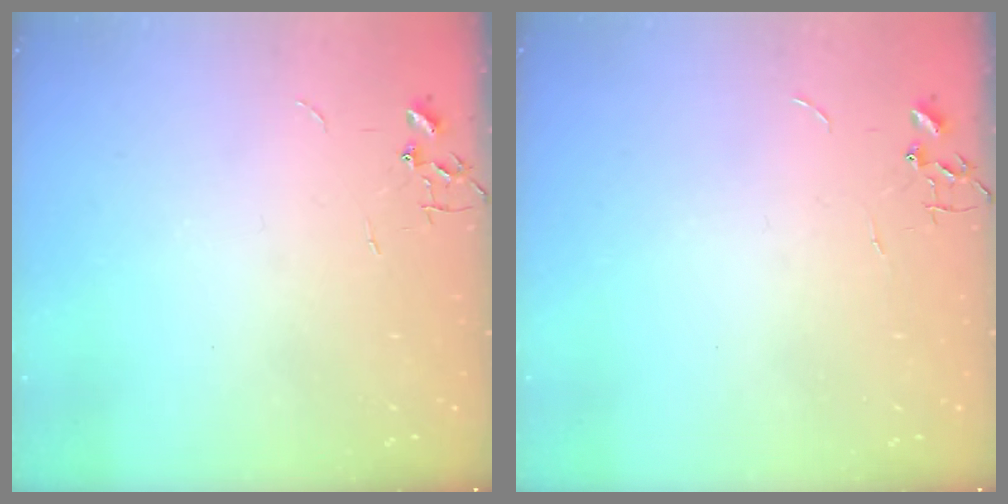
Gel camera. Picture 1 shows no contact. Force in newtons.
{"total": 0.0}